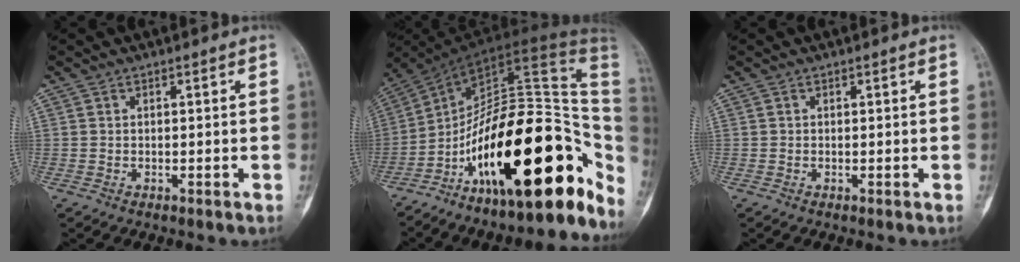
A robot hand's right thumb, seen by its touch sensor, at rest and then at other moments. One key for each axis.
{"total": 33.0, "fx": -10.5, "fy": 13.3, "fz": 28.3, "tx": -0.335, "ty": 0.086, "tz": -0.165}
{"total": 0.0}